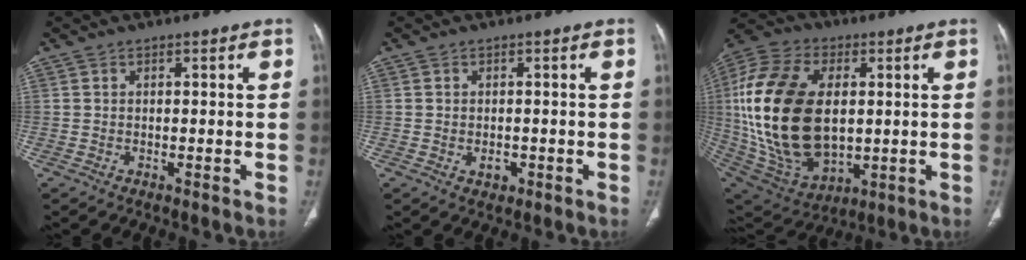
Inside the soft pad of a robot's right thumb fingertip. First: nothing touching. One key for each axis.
{"total": 1.9, "fx": -0.5, "fy": 1.4, "fz": 1.1, "tx": -0.012, "ty": 0.002, "tz": -0.003}
{"total": 27.8, "fx": 1.9, "fy": 16.9, "fz": 22.0, "tx": -0.447, "ty": -0.012, "tz": 0.050}